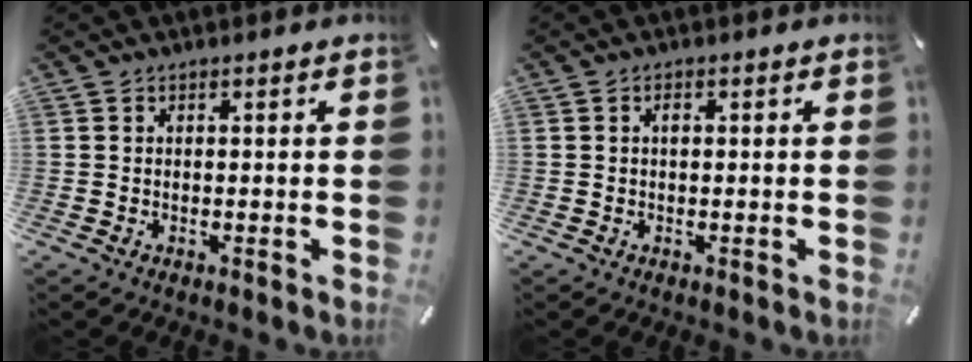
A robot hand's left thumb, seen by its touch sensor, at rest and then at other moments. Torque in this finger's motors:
{"motor_torque": [0.51, 0.77, 0.26, -0.56, 0.20]}